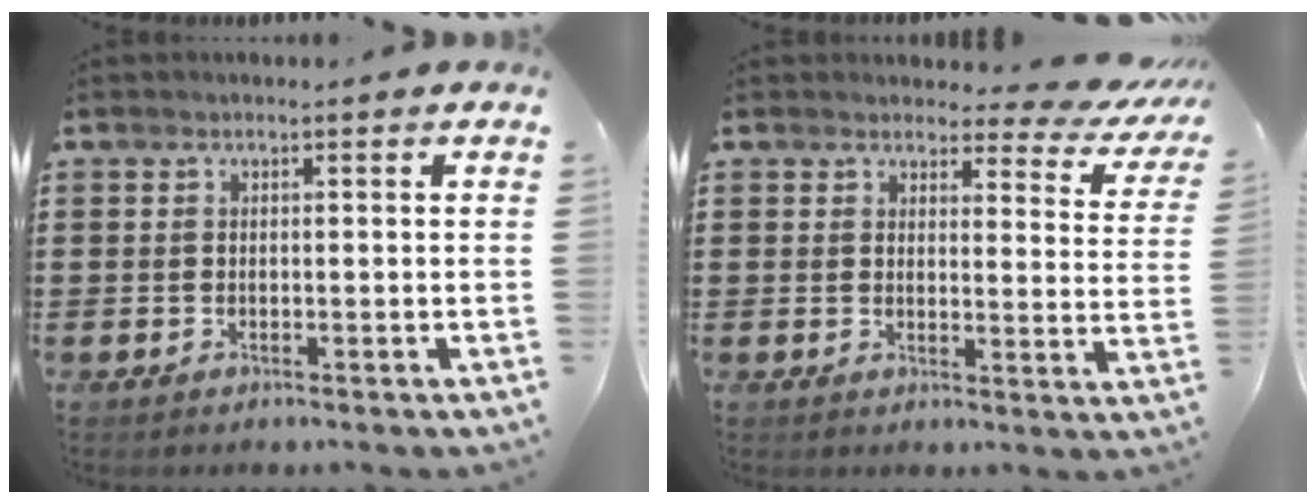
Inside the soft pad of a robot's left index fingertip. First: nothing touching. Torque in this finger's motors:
{"motor_torque": [1.15, -0.98, 0.19, 0.05]}